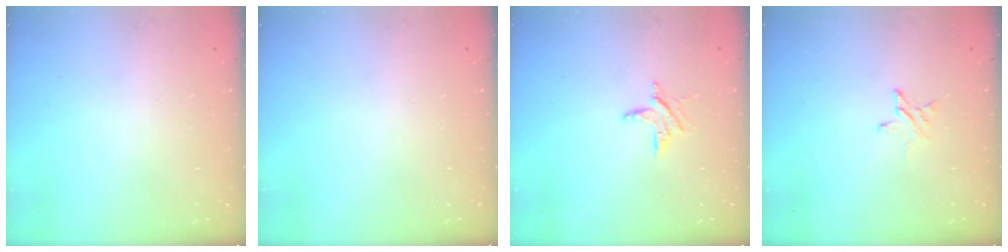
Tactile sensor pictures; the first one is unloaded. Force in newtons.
{"total": 0.0}
{"total": 6.5, "press": 6.5, "slide": 0.7}
{"total": 3.0, "press": 3.0, "slide": 0.3}